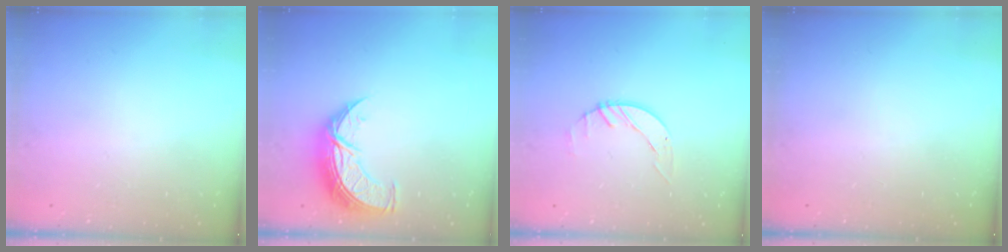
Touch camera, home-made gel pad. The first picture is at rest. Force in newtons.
{"total": 10.9, "press": 10.9, "slide": 0.9}
{"total": 2.6, "press": 2.6, "slide": 0.3}
{"total": 0.0}